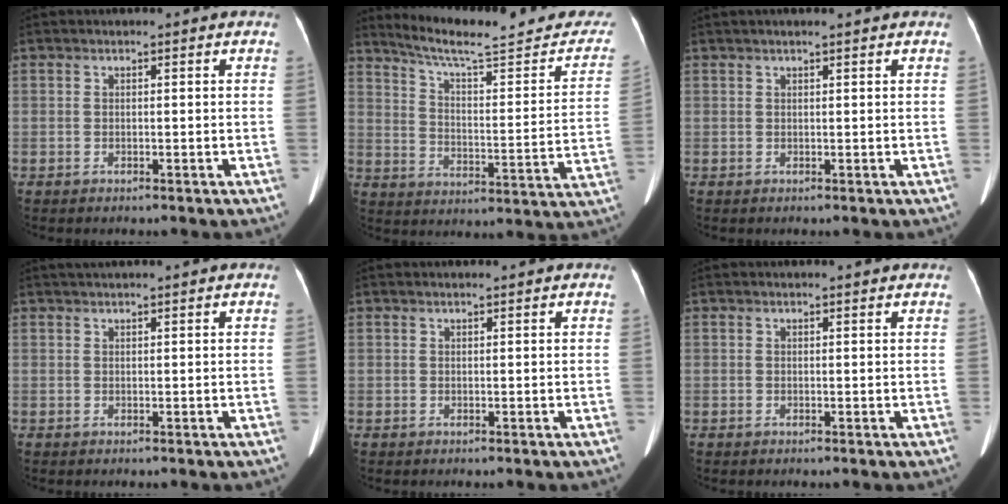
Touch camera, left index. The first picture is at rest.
{"total": 22.7, "force": [20.3, 3.9, 9.5], "torque": [-0.133, -0.031, 0.263]}
{"total": 3.1, "force": [2.5, 0.0, 1.8], "torque": [-0.021, 0.027, 0.036]}
{"total": 3.2, "force": [2.7, -0.4, 1.6], "torque": [-0.016, 0.032, 0.047]}
{"total": 1.8, "force": [1.6, 0.0, 0.8], "torque": [-0.010, 0.017, 0.024]}
{"total": 1.5, "force": [1.5, 0.0, 0.4], "torque": [-0.011, 0.003, 0.017]}